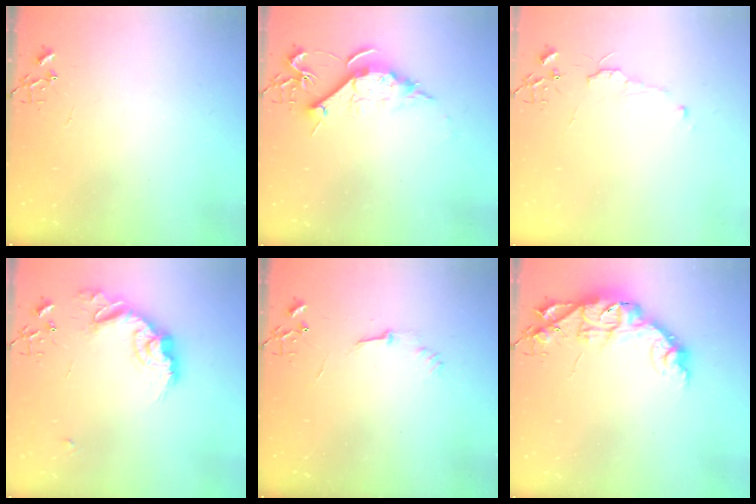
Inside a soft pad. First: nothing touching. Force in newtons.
{"total": 10.6, "press": 10.6, "slide": 0.1}
{"total": 6.2, "press": 6.1, "slide": 0.8}
{"total": 16.4, "press": 16.4, "slide": 0.8}
{"total": 5.0, "press": 4.9, "slide": 0.6}
{"total": 12.7, "press": 12.7, "slide": 0.9}